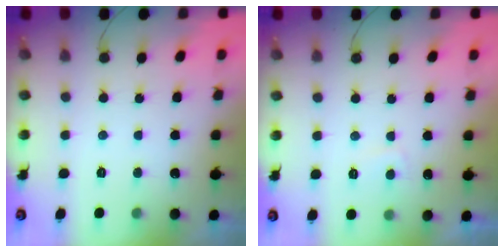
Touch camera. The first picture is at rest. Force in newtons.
{"total": 2.1, "press": 2.0, "slide": 0.6}